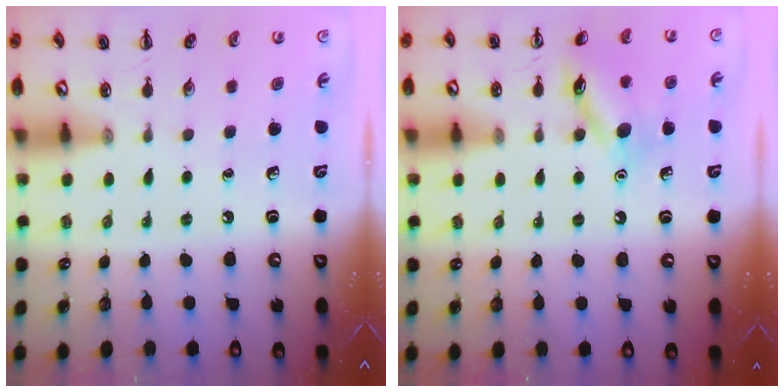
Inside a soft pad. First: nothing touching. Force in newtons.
{"total": 12.3, "press": 12.3, "slide": 0.7}